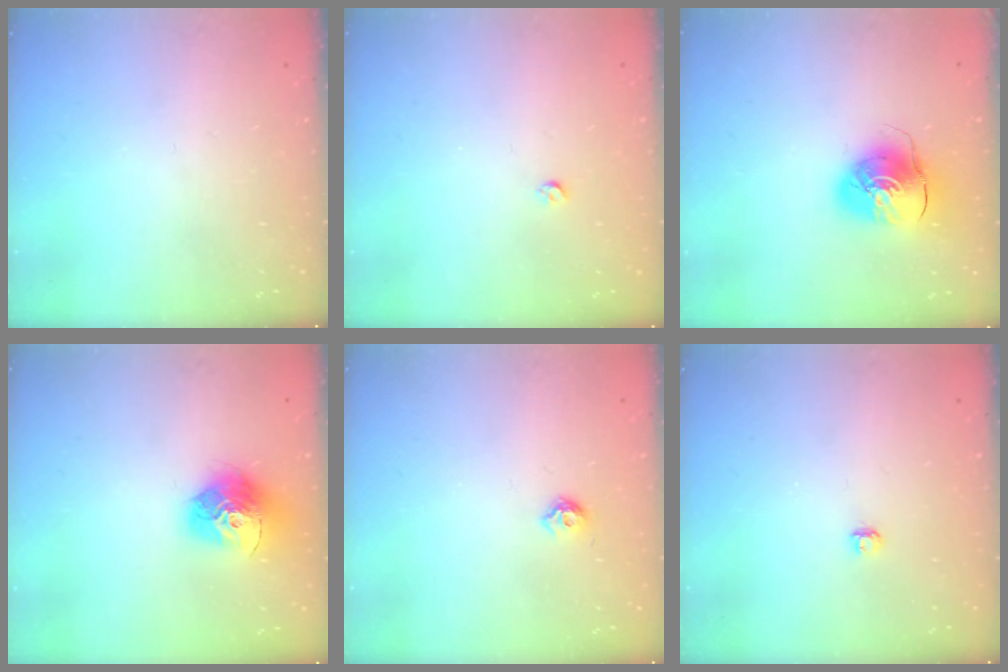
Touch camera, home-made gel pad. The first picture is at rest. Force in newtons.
{"total": 2.8, "press": 2.8, "slide": 0.5}
{"total": 9.4, "press": 9.3, "slide": 1.3}
{"total": 15.6, "press": 15.5, "slide": 1.5}
{"total": 5.6, "press": 5.5, "slide": 1.0}
{"total": 2.9, "press": 2.9, "slide": 0.3}